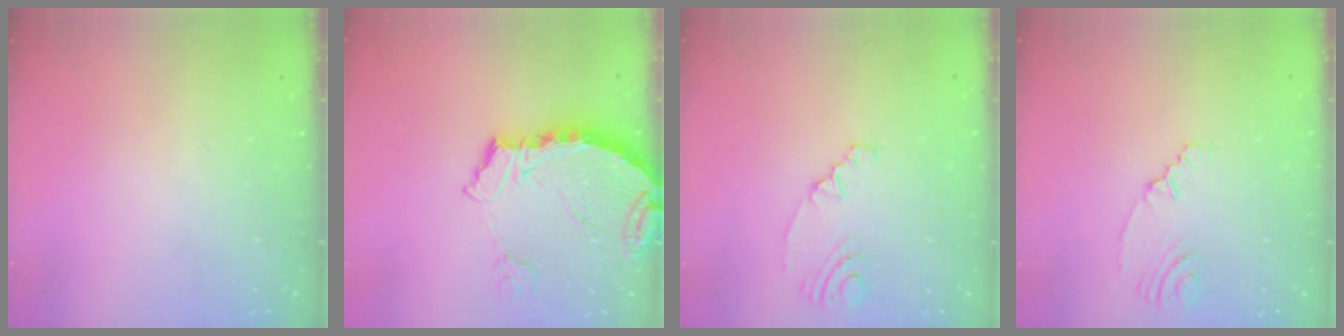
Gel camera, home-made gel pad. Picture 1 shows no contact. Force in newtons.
{"total": 8.4, "press": 8.4, "slide": 0.9}
{"total": 5.5, "press": 2.0, "slide": 5.2}
{"total": 3.8, "press": 2.5, "slide": 2.9}